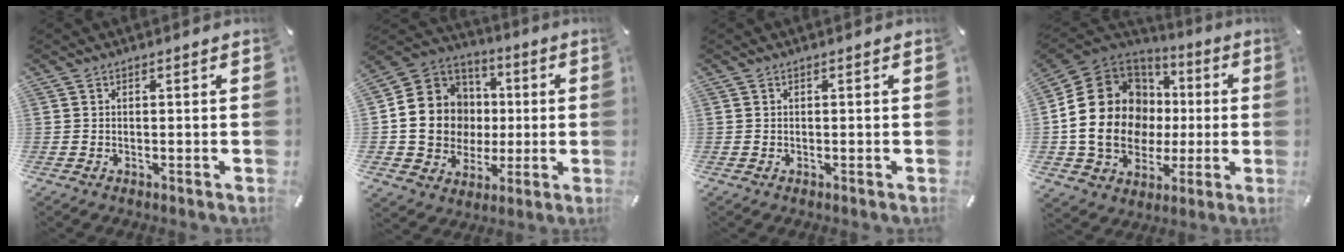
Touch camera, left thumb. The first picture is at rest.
{"total": 15.8, "force": [-0.3, 14.8, 5.7], "torque": [-0.118, 0.001, 0.007]}
{"total": 0.0}
{"total": 22.8, "force": [-0.7, 19.2, 12.2], "torque": [-0.238, 0.002, 0.016]}